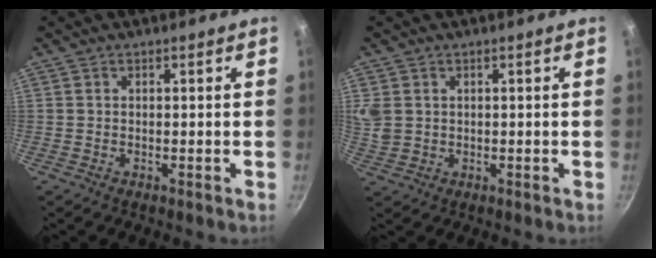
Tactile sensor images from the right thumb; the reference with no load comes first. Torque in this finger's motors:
{"motor_torque": [0.03, 0.06, 0.63, 0.20, 0.14]}